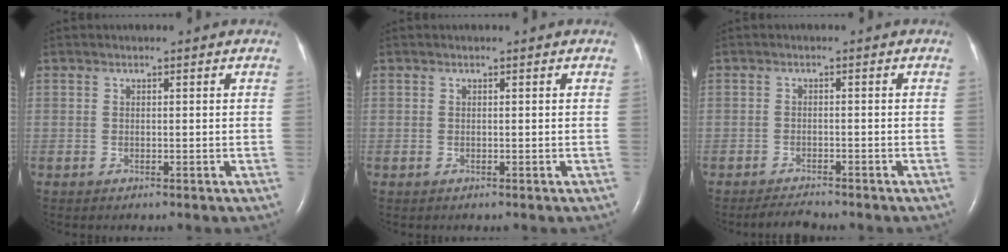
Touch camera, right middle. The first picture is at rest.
{"total": 0.0}
{"total": 2.5, "force": [-2.4, 0.1, 0.7], "torque": [-0.022, -0.012, -0.039]}